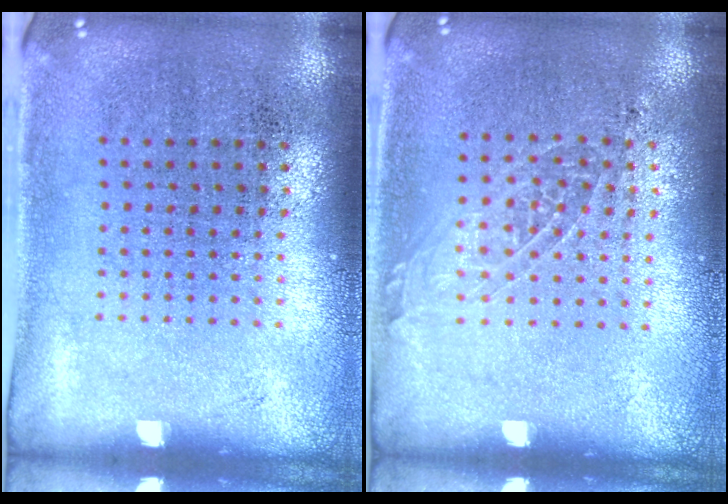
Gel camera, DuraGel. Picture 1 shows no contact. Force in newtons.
{"total": 1.1, "press": 1.0, "slide": 0.3}